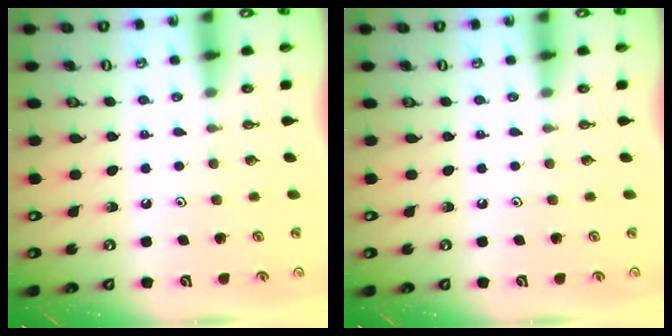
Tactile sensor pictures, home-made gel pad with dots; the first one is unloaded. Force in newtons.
{"total": 0.0}